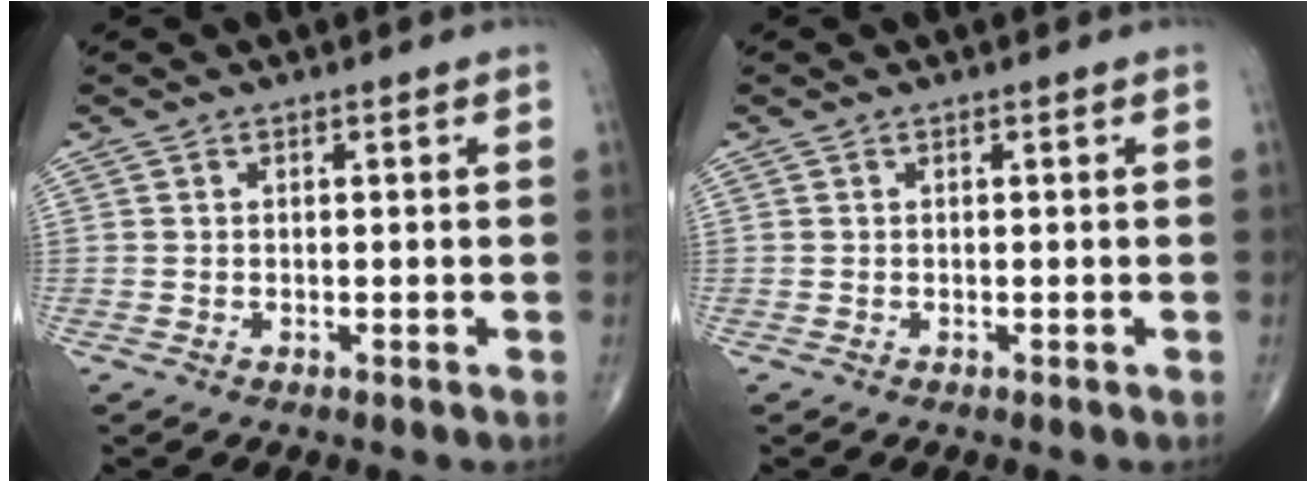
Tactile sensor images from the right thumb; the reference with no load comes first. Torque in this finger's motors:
{"motor_torque": [0.00, 0.00, -0.04, 0.04, 0.00]}